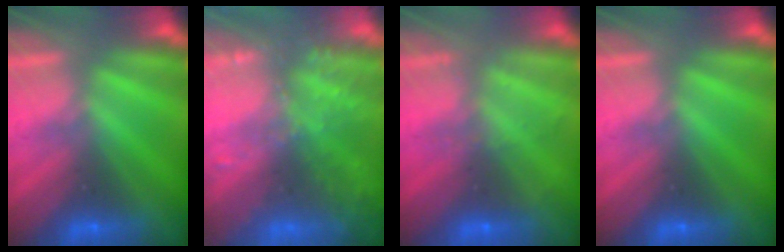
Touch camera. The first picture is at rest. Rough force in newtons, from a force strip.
{"total": 9.7}
{"total": 1.9}
{"total": 0.0}